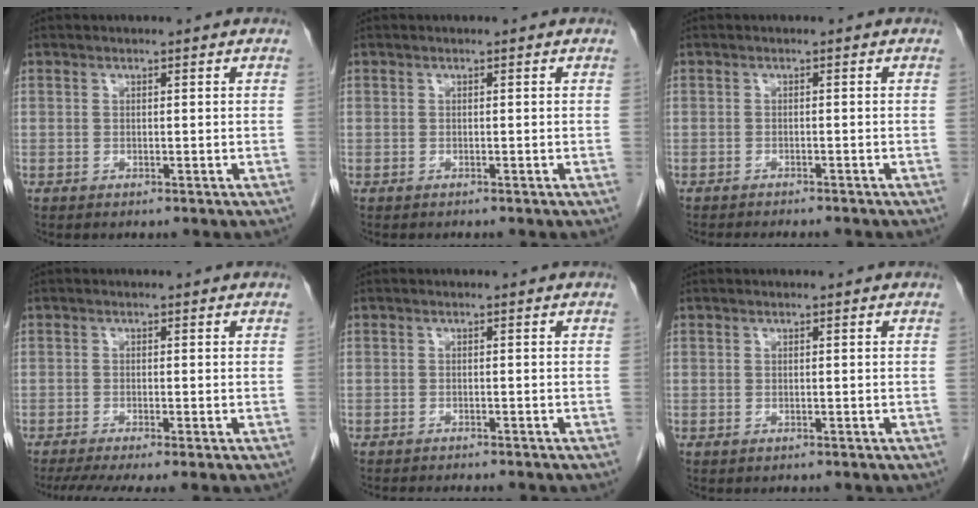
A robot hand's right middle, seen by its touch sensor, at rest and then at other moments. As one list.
[{"total": 1.0, "force": [-0.9, 0.1, 0.4], "torque": [-0.007, -0.001, -0.011]}, {"total": 7.0, "force": [-6.3, 1.2, 2.8], "torque": [-0.031, -0.007, -0.084]}, {"total": 6.1, "force": [-4.6, 0.3, 4.0], "torque": [-0.062, -0.014, -0.078]}, {"total": 6.3, "force": [-5.6, 1.1, 2.5], "torque": [-0.028, -0.006, -0.076]}, {"total": 0.0}]